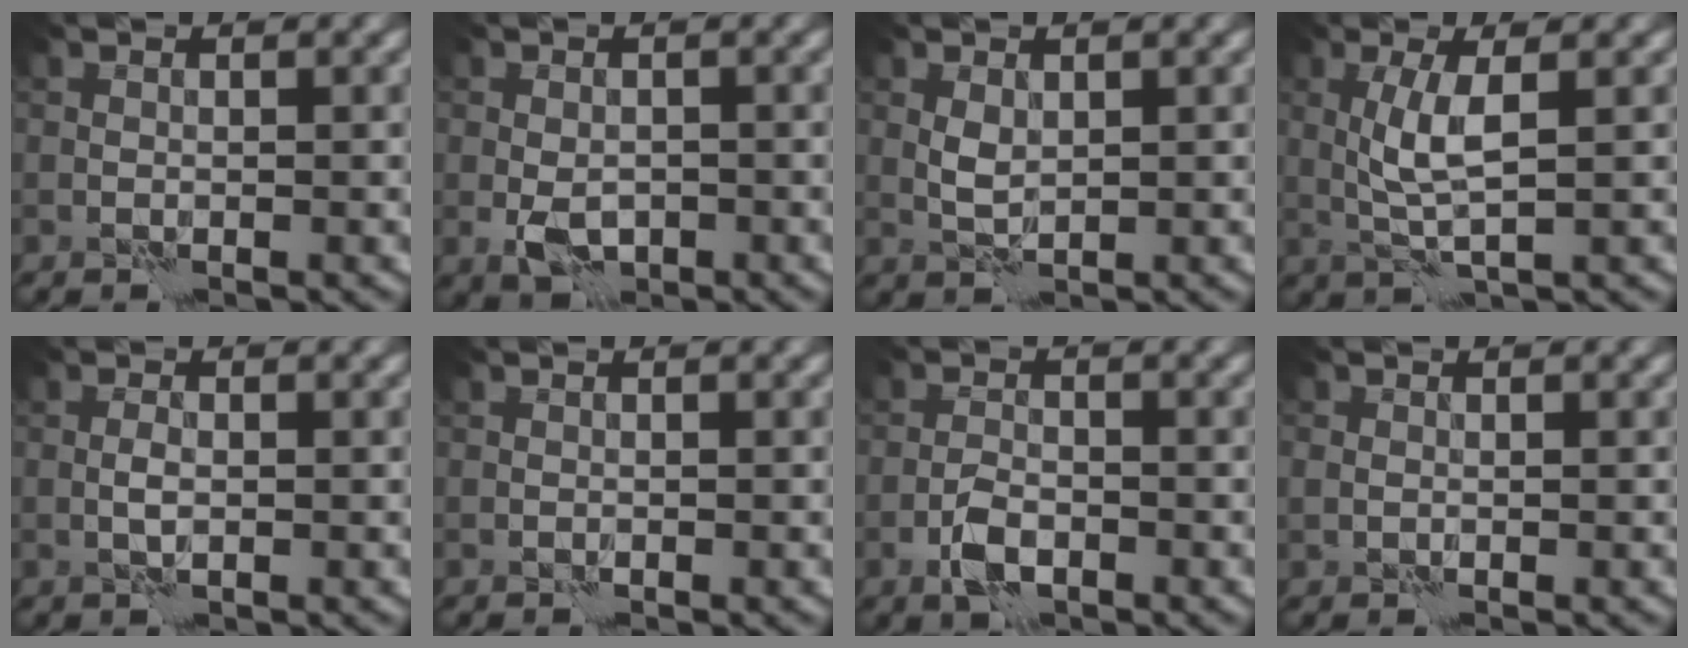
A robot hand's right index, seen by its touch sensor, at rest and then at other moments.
{"total": 3.1, "force": [-0.9, 2.0, 2.2], "torque": [-0.040, -0.006, -0.017]}
{"total": 1.5, "force": [0.6, 0.8, 1.0], "torque": [-0.025, 0.002, 0.015]}
{"total": 3.5, "force": [0.5, 0.8, 3.4], "torque": [-0.071, 0.007, 0.011]}
{"total": 1.1, "force": [-0.1, 0.5, 1.0], "torque": [-0.022, 0.003, -0.004]}
{"total": 0.0}
{"total": 2.9, "force": [-1.6, 1.4, 2.1], "torque": [-0.040, 0.001, -0.034]}
{"total": 0.9, "force": [0.1, 0.8, 0.3], "torque": [-0.005, 0.001, 0.004]}